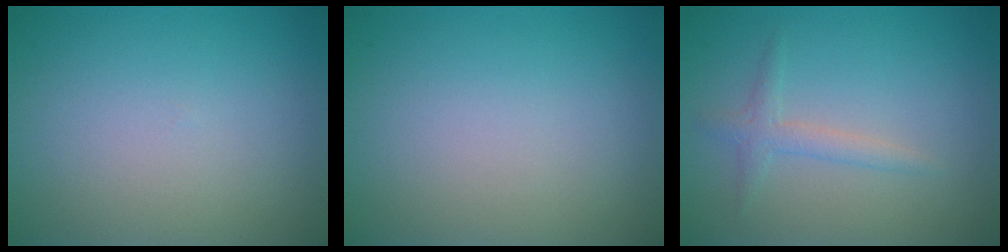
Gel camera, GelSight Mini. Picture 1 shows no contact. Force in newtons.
{"total": 0.0}
{"total": 1.7, "press": 1.7, "slide": 0.1}